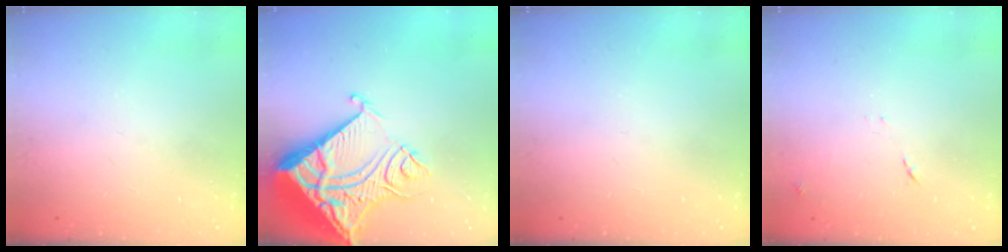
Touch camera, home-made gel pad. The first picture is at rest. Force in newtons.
{"total": 19.5, "press": 19.4, "slide": 2.7}
{"total": 0.0}
{"total": 8.5, "press": 8.5, "slide": 0.7}